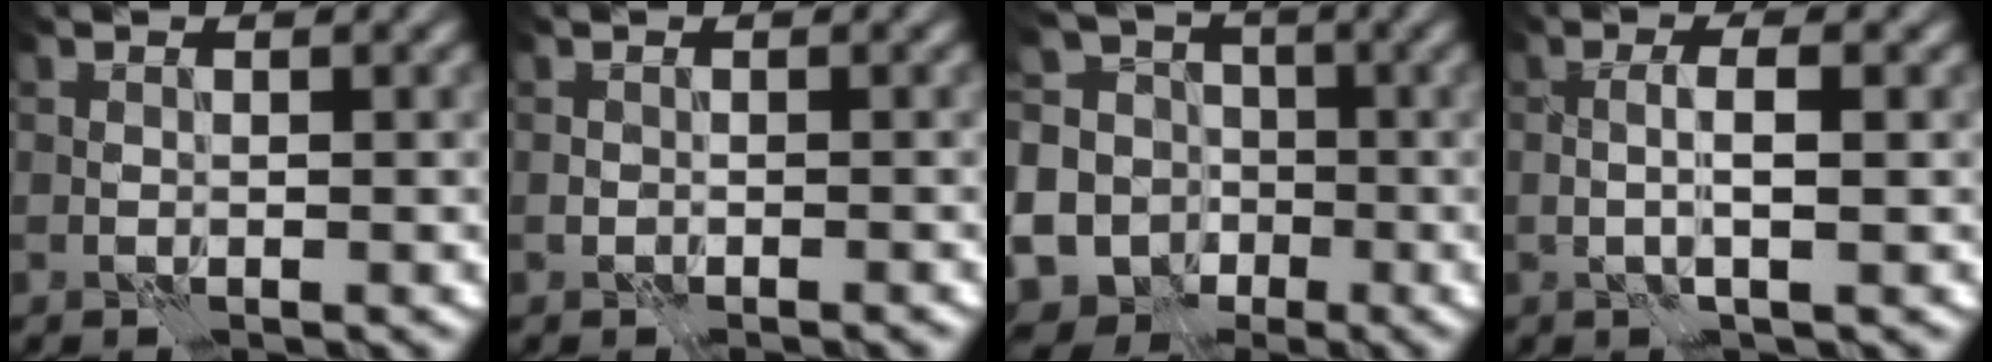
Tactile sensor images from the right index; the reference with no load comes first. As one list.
[{"total": 0.8, "force": [-0.8, 0.2, 0.1], "torque": [-0.001, 0.001, -0.015]}, {"total": 13.2, "force": [-4.5, 11.4, 5.0], "torque": [-0.125, 0.004, -0.091]}, {"total": 2.2, "force": [0.0, 0.1, 2.2], "torque": [-0.038, 0.004, -0.002]}]